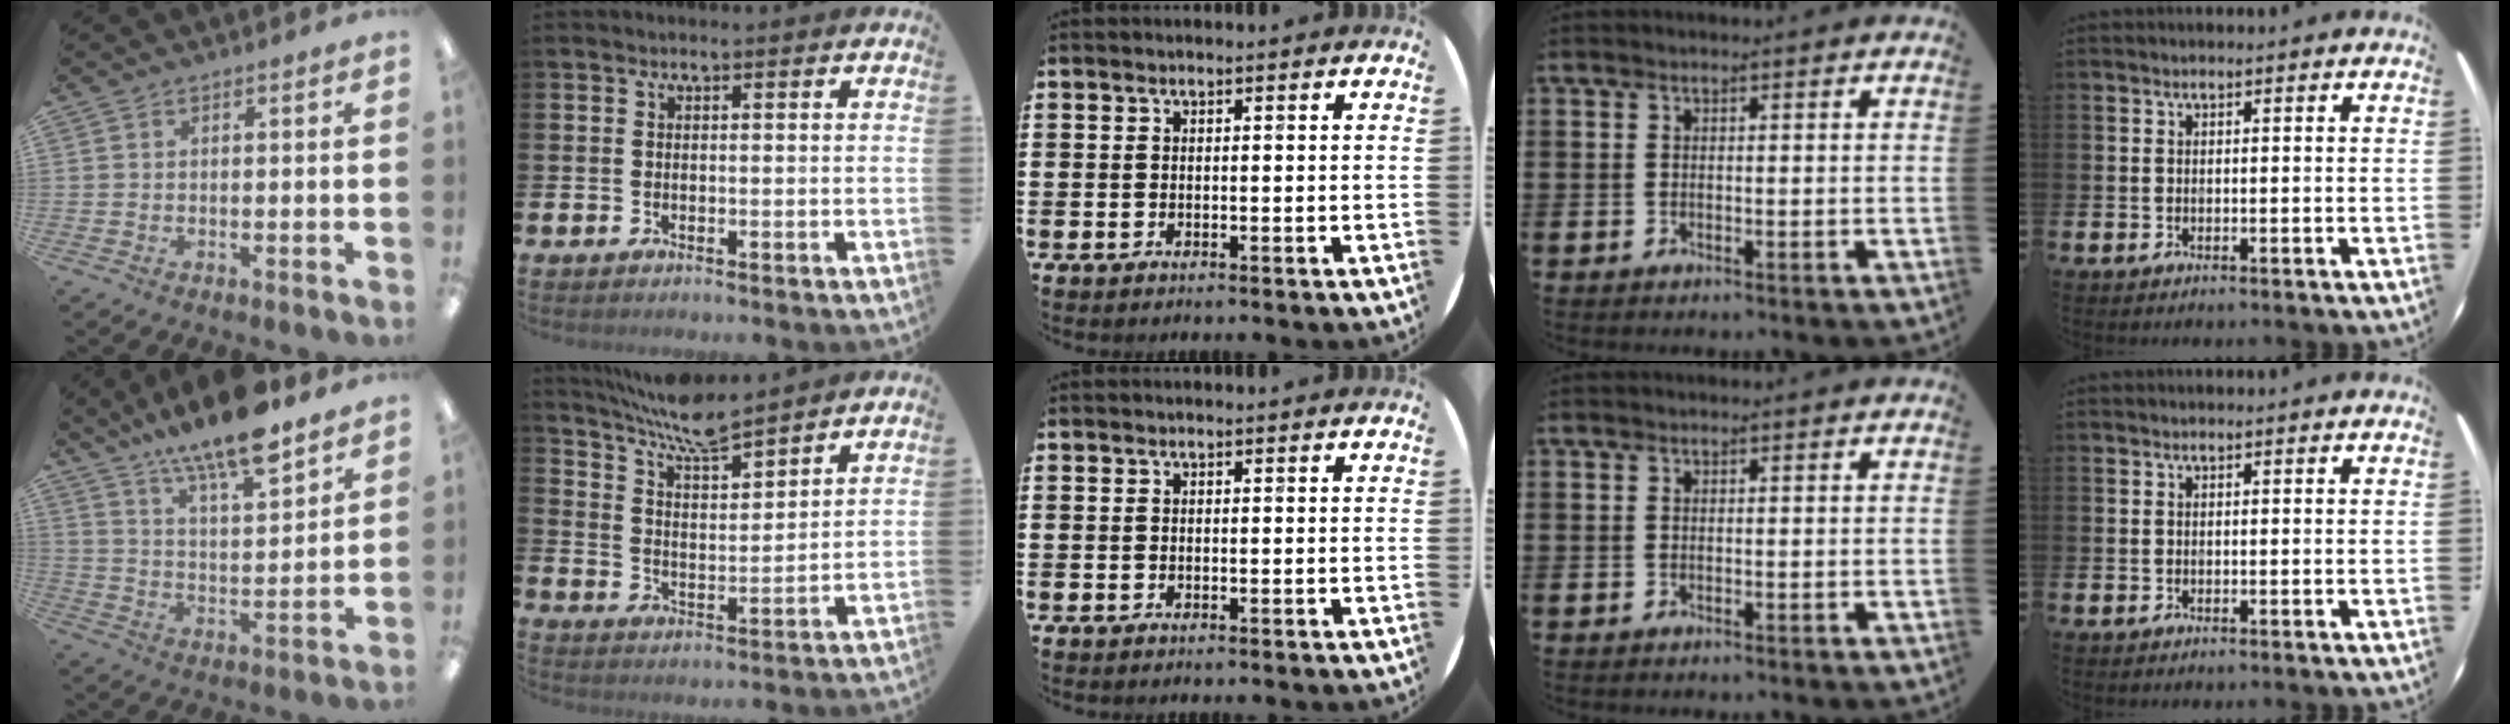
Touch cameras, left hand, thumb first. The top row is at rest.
{"thumb": {"total": 14.9, "force": [11.9, 3.9, 8.1], "torque": [-0.140, -0.071, 0.204]}, "index": {"total": 8.0, "force": [7.5, 0.7, 2.6], "torque": [-0.077, -0.045, 0.136]}}